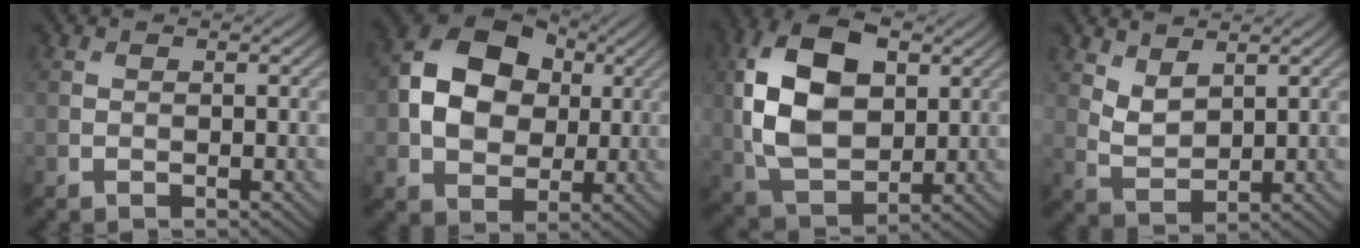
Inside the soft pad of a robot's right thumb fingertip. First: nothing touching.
{"total": 11.3, "force": [1.6, 8.5, 7.2], "torque": [-0.151, 0.015, 0.019]}
{"total": 14.4, "force": [2.9, 8.9, 10.9], "torque": [-0.249, 0.010, 0.055]}
{"total": 3.7, "force": [2.3, 1.8, 2.2], "torque": [-0.055, -0.009, 0.054]}